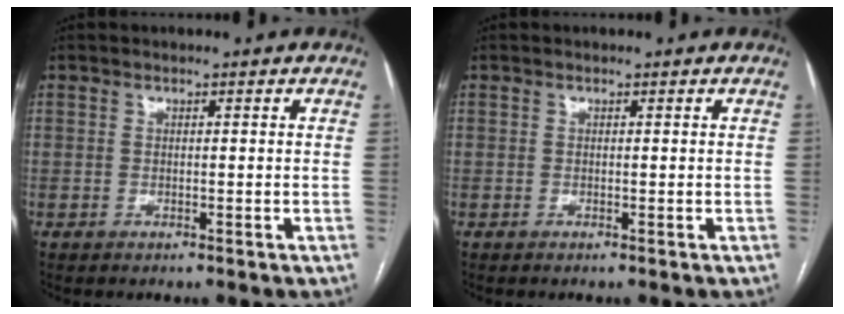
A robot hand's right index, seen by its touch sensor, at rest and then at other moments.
{"total": 0.0}